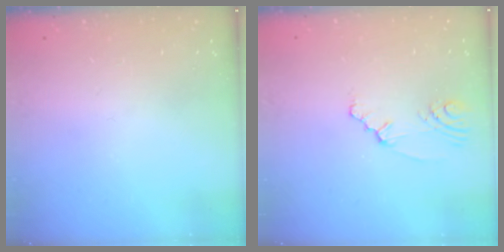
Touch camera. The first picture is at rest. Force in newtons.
{"total": 2.3, "press": 2.0, "slide": 1.2}